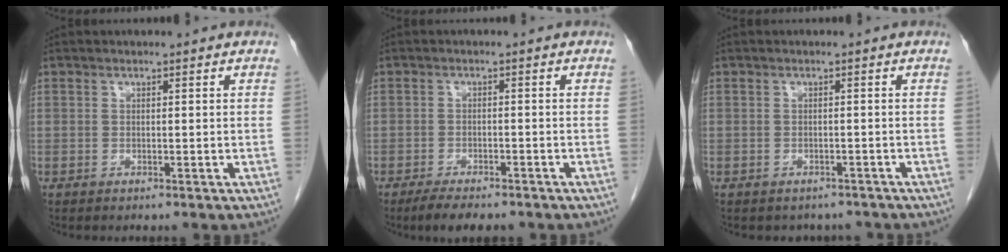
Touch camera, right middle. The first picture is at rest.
{"total": 5.0, "force": [-4.0, 1.5, 2.6], "torque": [-0.042, -0.008, -0.060]}
{"total": 4.0, "force": [-3.4, 2.0, 0.1], "torque": [0.001, 0.008, -0.040]}